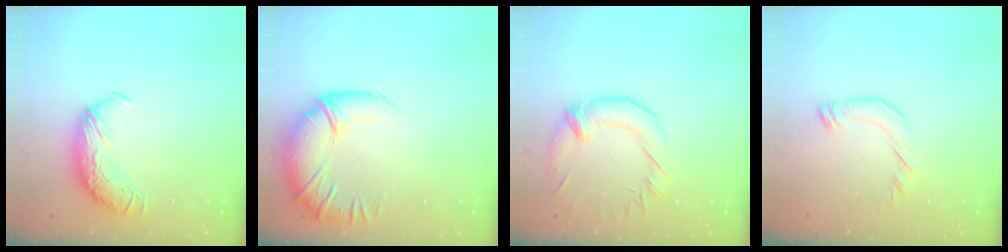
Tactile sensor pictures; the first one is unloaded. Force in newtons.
{"total": 2.7, "press": 0.1, "slide": 2.7}
{"total": 1.5, "press": 0.3, "slide": 1.5}
{"total": 4.4, "press": 4.4, "slide": 0.3}